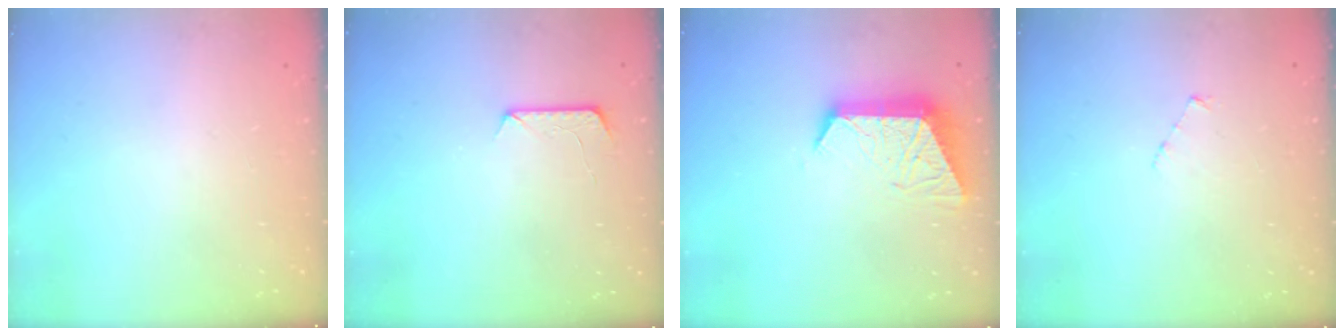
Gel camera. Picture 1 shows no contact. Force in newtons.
{"total": 8.1, "press": 8.0, "slide": 0.7}
{"total": 11.3, "press": 11.3, "slide": 1.0}
{"total": 3.1, "press": 3.0, "slide": 0.3}